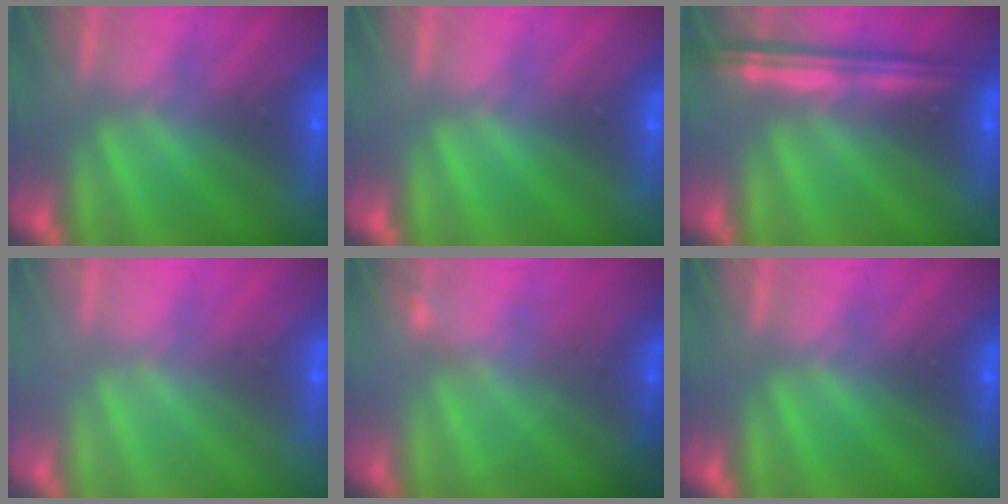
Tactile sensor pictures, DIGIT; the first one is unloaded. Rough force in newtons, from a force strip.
{"total": 0.0}
{"total": 9.0}
{"total": 3.2}
{"total": 2.2}
{"total": 0.0}